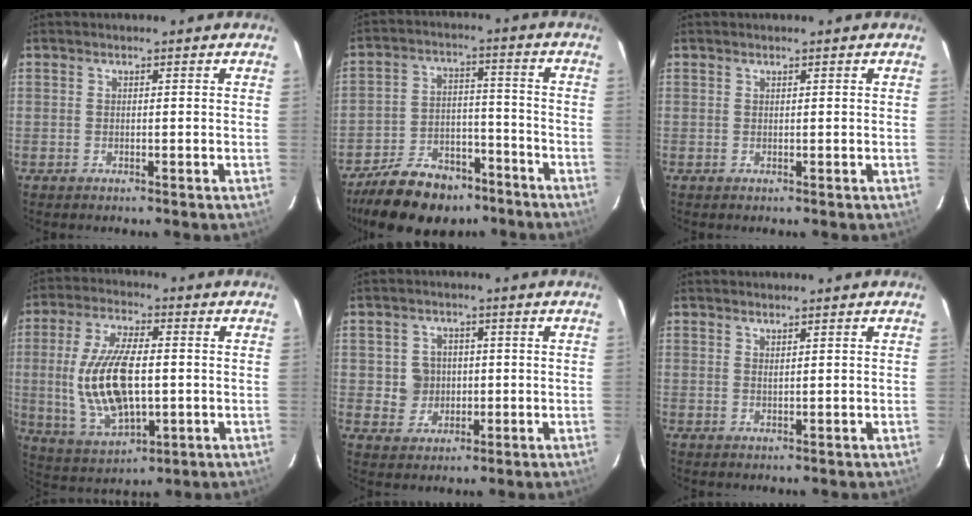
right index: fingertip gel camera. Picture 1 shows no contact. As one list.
[{"total": 15.6, "force": [-11.9, 8.3, 6.0], "torque": [-0.140, 0.022, -0.174]}, {"total": 0.0}, {"total": 15.9, "force": [-0.4, 7.3, 14.1], "torque": [-0.287, -0.005, 0.008]}, {"total": 5.0, "force": [0.1, 4.9, 1.1], "torque": [-0.025, 0.014, 0.013]}, {"total": 1.0, "force": [0.9, -0.1, 0.3], "torque": [-0.006, -0.003, 0.015]}]